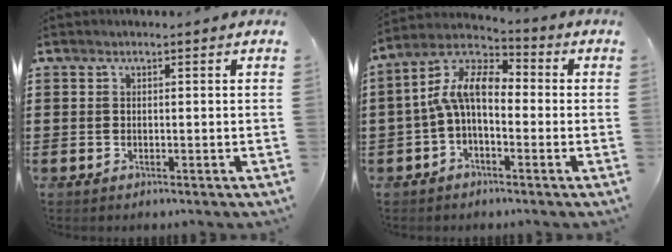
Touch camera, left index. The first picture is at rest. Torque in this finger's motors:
{"motor_torque": [2.14, 0.00, 0.85, 0.21]}